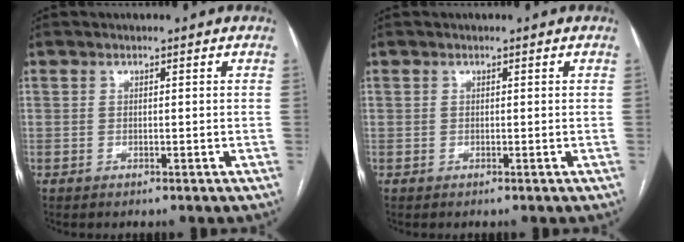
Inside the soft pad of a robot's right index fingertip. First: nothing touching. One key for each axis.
{"total": 0.0}